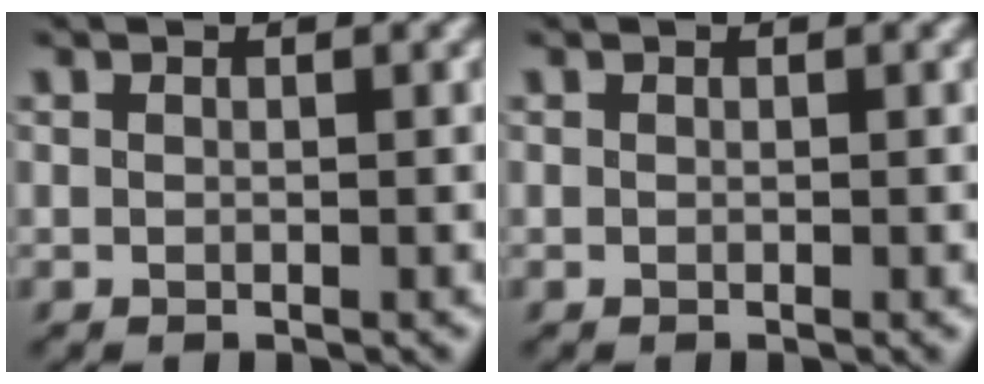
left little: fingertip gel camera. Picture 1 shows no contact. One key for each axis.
{"total": 0.0}